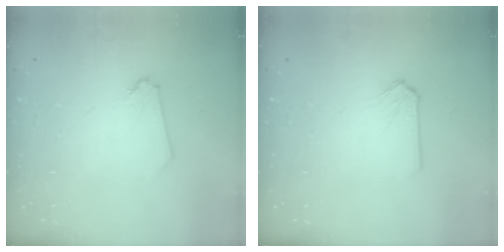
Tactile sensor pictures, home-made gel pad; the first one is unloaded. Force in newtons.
{"total": 0.0}